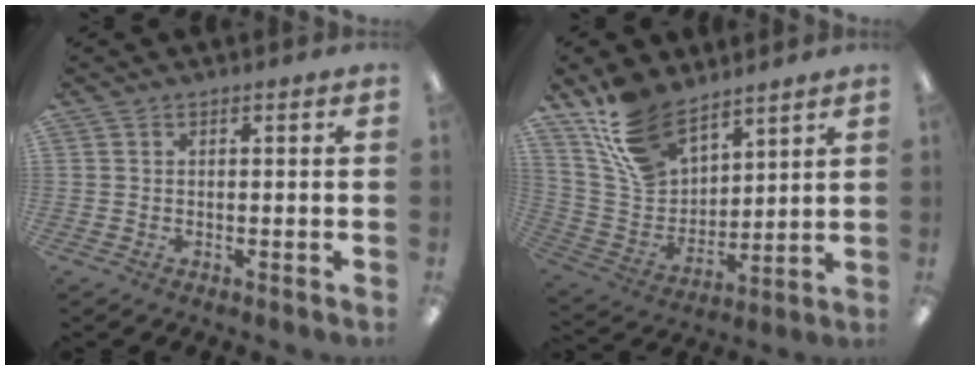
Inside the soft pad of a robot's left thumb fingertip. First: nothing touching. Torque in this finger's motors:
{"motor_torque": [0.21, 0.08, 1.09, -1.68, 0.17]}